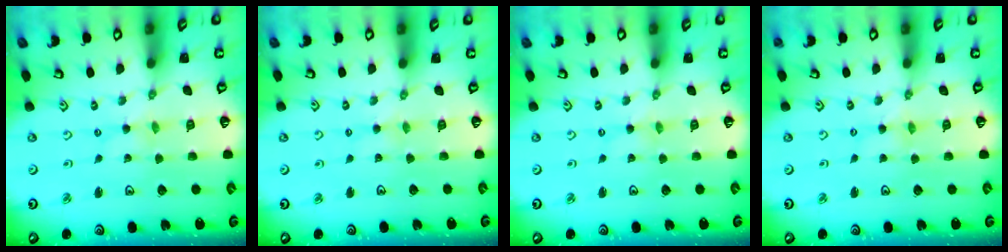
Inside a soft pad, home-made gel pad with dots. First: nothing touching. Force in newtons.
{"total": 1.7, "press": 1.6, "slide": 0.4}
{"total": 0.0}
{"total": 0.0}